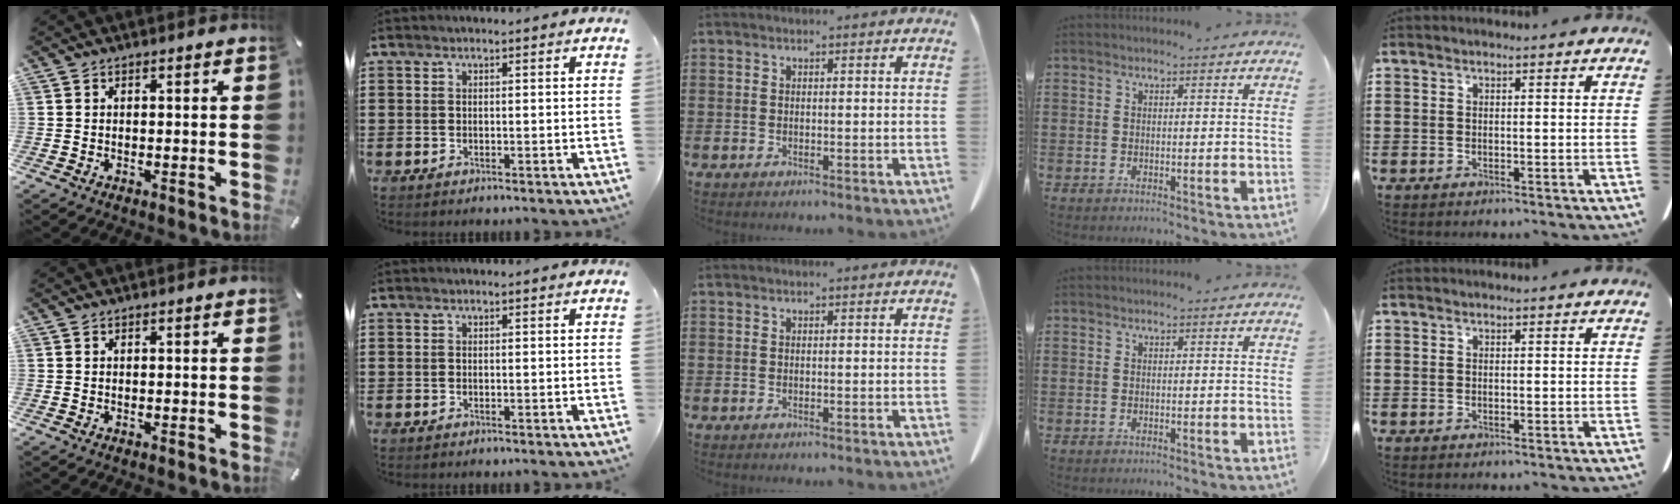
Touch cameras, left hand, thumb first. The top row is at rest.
{}